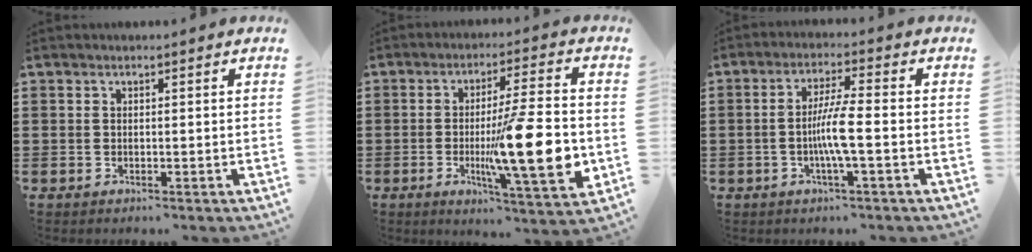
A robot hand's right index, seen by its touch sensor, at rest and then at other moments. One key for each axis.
{"total": 16.1, "fx": -2.9, "fy": 2.9, "fz": 15.5, "tx": -0.237, "ty": -0.023, "tz": -0.048}
{"total": 5.8, "fx": -1.2, "fy": 0.3, "fz": 5.6, "tx": -0.107, "ty": -0.006, "tz": -0.028}